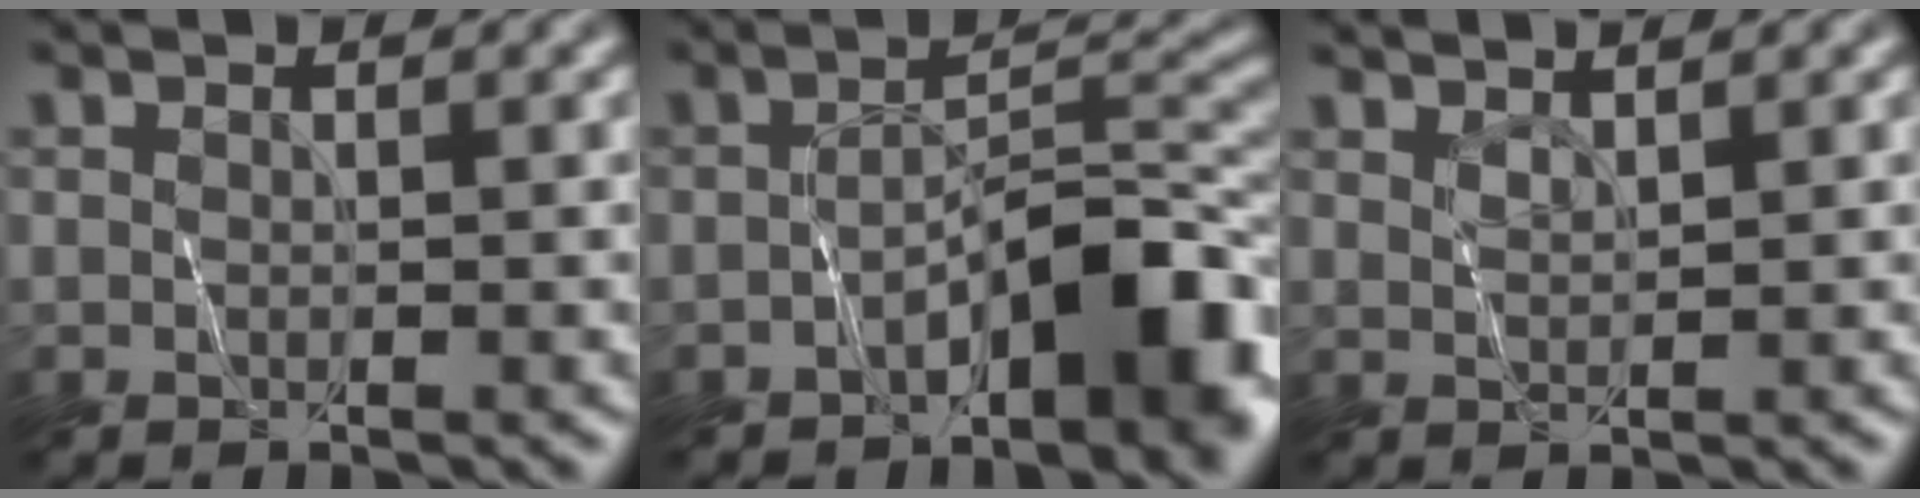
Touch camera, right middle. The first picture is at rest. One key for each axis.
{"total": 8.7, "fx": -4.8, "fy": 3.1, "fz": 6.6, "tx": -0.089, "ty": 0.007, "tz": -0.084}
{"total": 1.8, "fx": 1.7, "fy": -0.5, "fz": -0.1, "tx": 0.000, "ty": 0.005, "tz": 0.035}